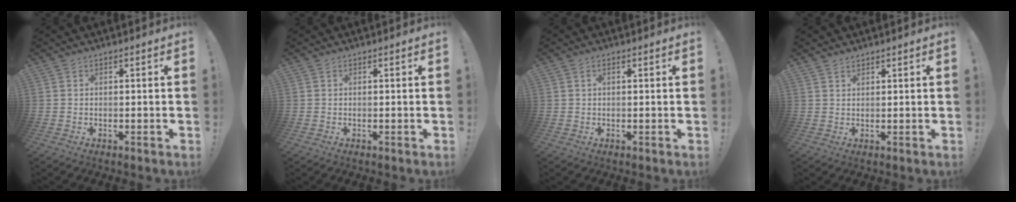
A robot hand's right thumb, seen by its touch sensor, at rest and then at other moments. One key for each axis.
{"total": 0.0}
{"total": 0.9, "fx": 0.1, "fy": 0.3, "fz": 0.9, "tx": -0.017, "ty": 0.002, "tz": 0.002}
{"total": 1.6, "fx": 1.4, "fy": 0.6, "fz": 0.3, "tx": -0.002, "ty": -0.007, "tz": 0.027}